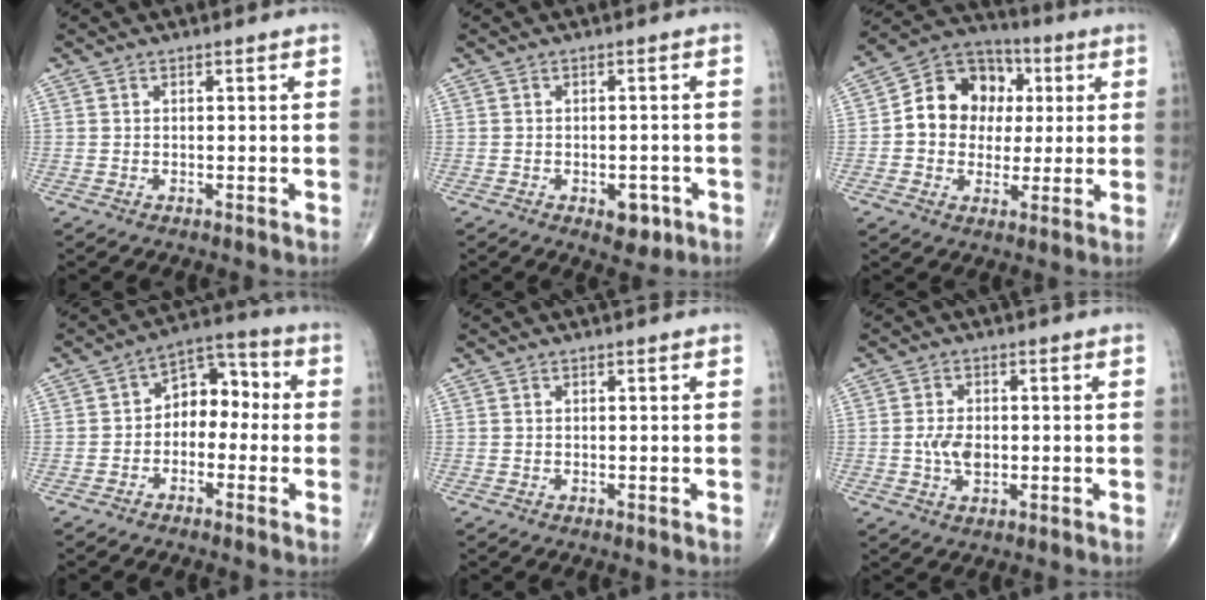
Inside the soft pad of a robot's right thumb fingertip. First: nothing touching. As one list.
[{"total": 4.1, "force": [-1.8, 2.4, 2.9], "torque": [-0.019, 0.007, -0.018]}, {"total": 13.6, "force": [1.5, 11.4, 7.3], "torque": [-0.068, 0.018, 0.015]}, {"total": 8.5, "force": [-0.8, 5.9, 6.0], "torque": [-0.053, 0.044, -0.032]}, {"total": 0.0}, {"total": 4.6, "force": [-0.4, 2.8, 3.6], "torque": [-0.063, -0.001, -0.008]}]